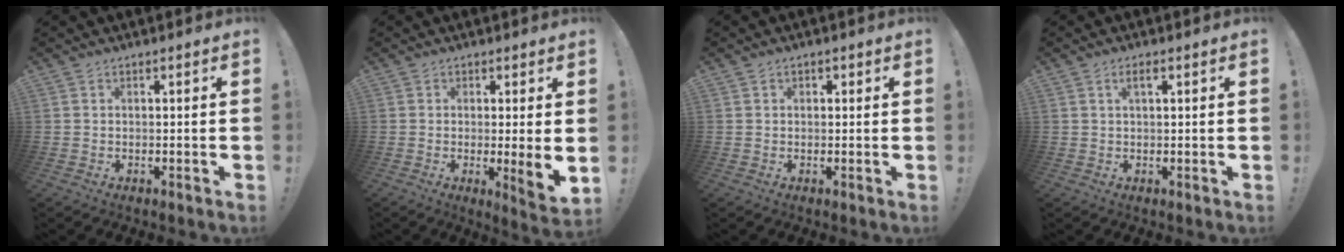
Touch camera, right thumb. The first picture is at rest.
{"total": 5.9, "force": [0.2, 0.1, 5.9], "torque": [-0.076, -0.016, 0.009]}
{"total": 1.0, "force": [0.3, 0.9, 0.4], "torque": [0.007, -0.003, 0.002]}
{"total": 2.6, "force": [1.1, 0.8, 2.2], "torque": [-0.040, 0.000, 0.018]}